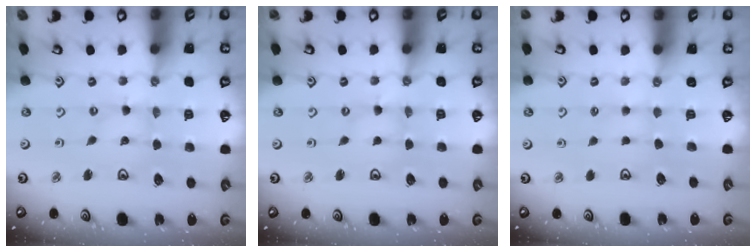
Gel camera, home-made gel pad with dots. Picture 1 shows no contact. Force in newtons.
{"total": 0.0}
{"total": 1.9, "press": 1.9, "slide": 0.3}